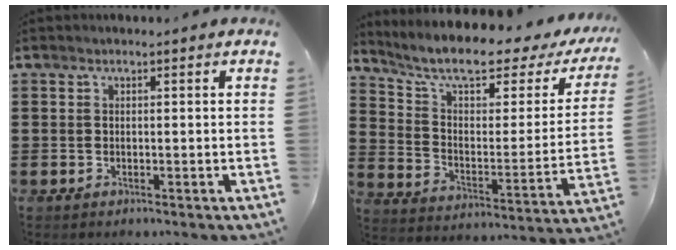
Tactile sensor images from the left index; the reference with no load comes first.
{"total": 8.9, "force": [6.8, 2.0, 5.3], "torque": [-0.125, -0.042, 0.113]}